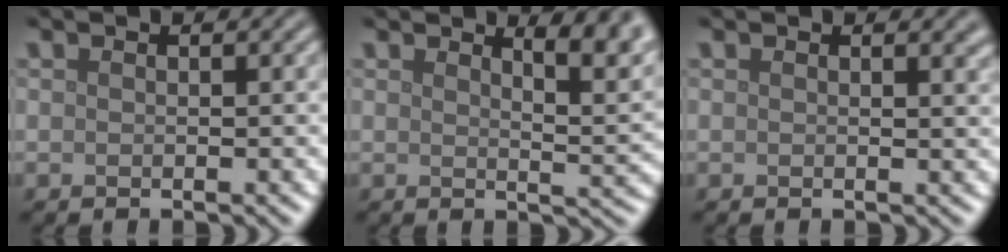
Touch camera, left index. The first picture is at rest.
{"total": 5.1, "force": [3.4, 1.6, 3.5], "torque": [-0.027, 0.010, 0.038]}
{"total": 1.4, "force": [1.0, 0.5, 0.9], "torque": [-0.002, 0.004, 0.013]}